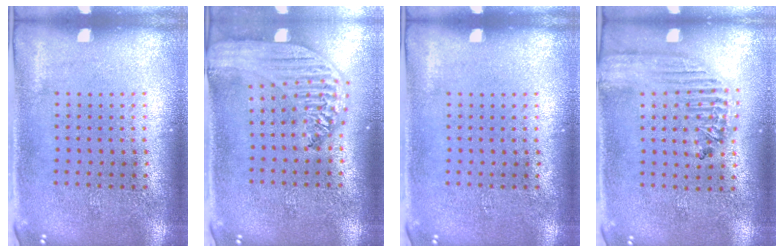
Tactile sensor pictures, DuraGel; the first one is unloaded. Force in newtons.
{"total": 2.8, "press": 2.2, "slide": 1.6}
{"total": 0.0}
{"total": 1.9, "press": 1.7, "slide": 0.8}